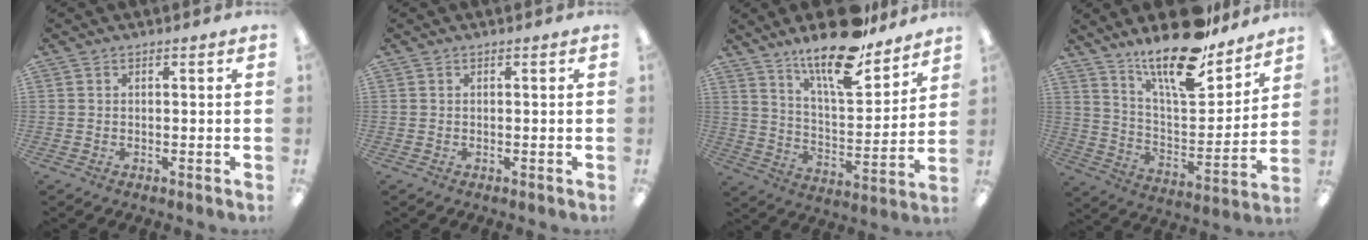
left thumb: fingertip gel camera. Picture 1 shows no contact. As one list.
[{"total": 0.0}, {"total": 17.7, "force": [14.2, 4.8, 9.4], "torque": [-0.159, -0.094, 0.240]}, {"total": 19.4, "force": [15.6, 5.6, 10.1], "torque": [-0.176, -0.109, 0.265]}]